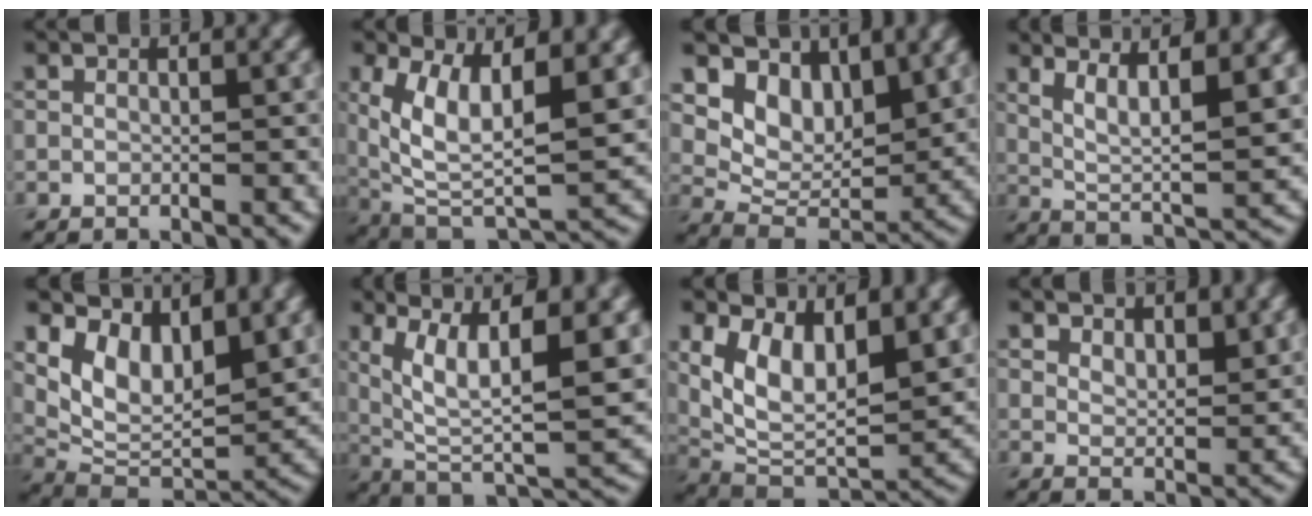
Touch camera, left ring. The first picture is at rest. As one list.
[{"total": 10.4, "force": [2.4, 4.9, 8.8], "torque": [-0.174, -0.016, 0.046]}, {"total": 6.5, "force": [3.7, 4.1, 3.5], "torque": [-0.056, -0.014, 0.057]}, {"total": 6.5, "force": [3.0, 1.8, 5.5], "torque": [-0.097, -0.006, 0.059]}, {"total": 8.2, "force": [4.2, 4.6, 5.3], "torque": [-0.095, -0.015, 0.075]}, {"total": 11.5, "force": [3.5, 3.7, 10.3], "torque": [-0.187, -0.008, 0.066]}, {"total": 8.7, "force": [3.3, 4.5, 6.7], "torque": [-0.124, -0.014, 0.059]}, {"total": 3.4, "force": [2.6, 1.6, 1.6], "torque": [-0.030, -0.003, 0.041]}]